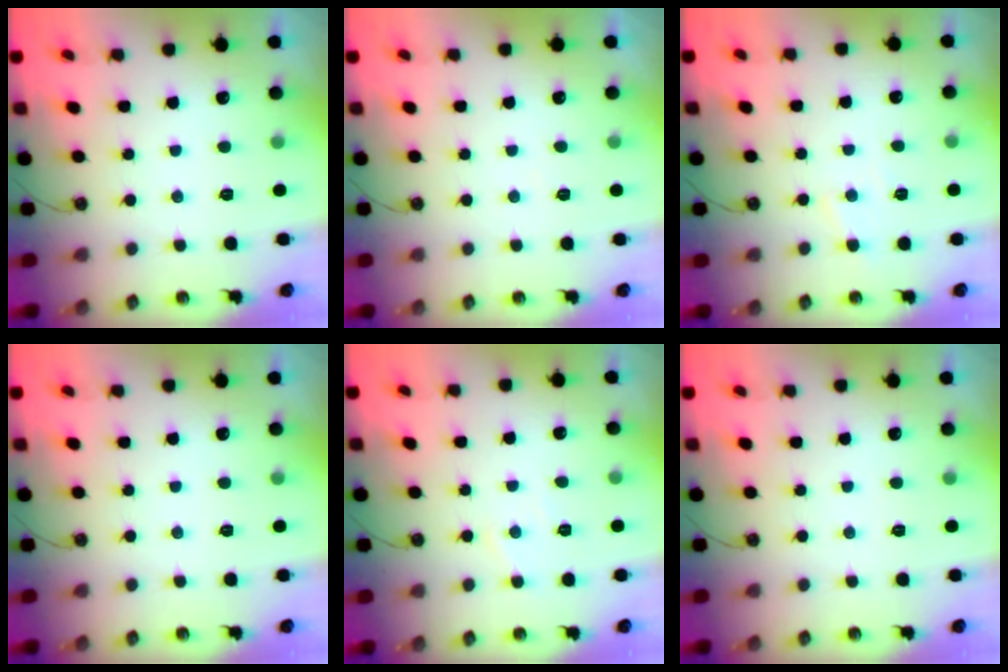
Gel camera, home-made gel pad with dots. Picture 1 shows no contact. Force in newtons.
{"total": 2.3, "press": 2.2, "slide": 0.4}
{"total": 5.4, "press": 5.4, "slide": 0.7}
{"total": 0.0}
{"total": 4.9, "press": 4.8, "slide": 0.7}
{"total": 0.0}